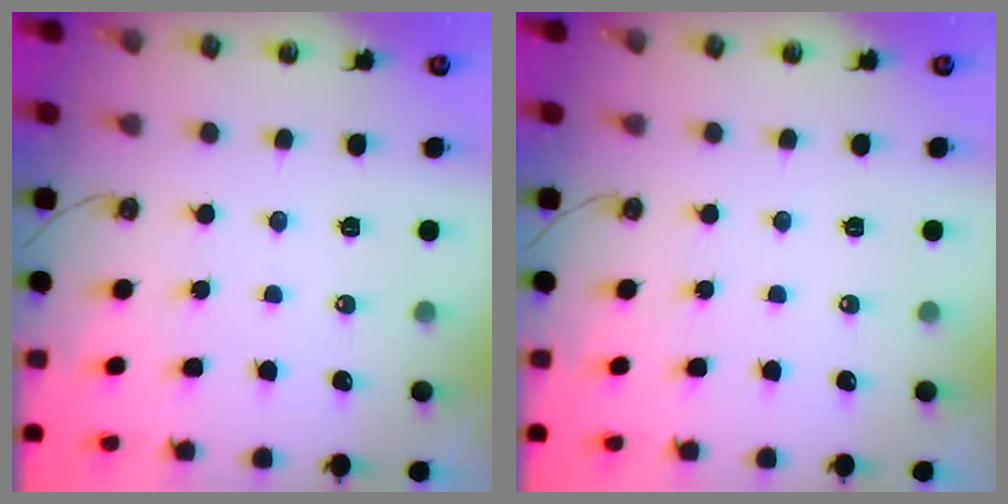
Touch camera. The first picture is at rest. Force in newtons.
{"total": 0.0}